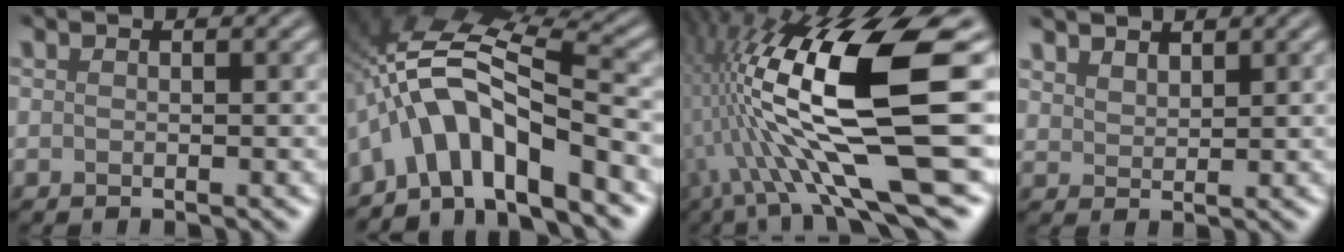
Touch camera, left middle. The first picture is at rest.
{"total": 9.1, "force": [-4.6, 3.2, 7.2], "torque": [-0.118, 0.029, -0.081]}
{"total": 14.4, "force": [-1.5, 3.0, 14.0], "torque": [-0.270, 0.020, -0.008]}
{"total": 2.6, "force": [2.6, 0.4, 0.0], "torque": [-0.006, 0.008, 0.061]}